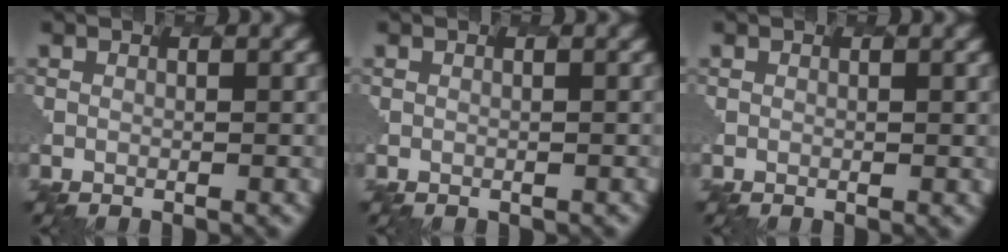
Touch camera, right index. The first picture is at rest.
{"total": 0.0}
{"total": 0.0}